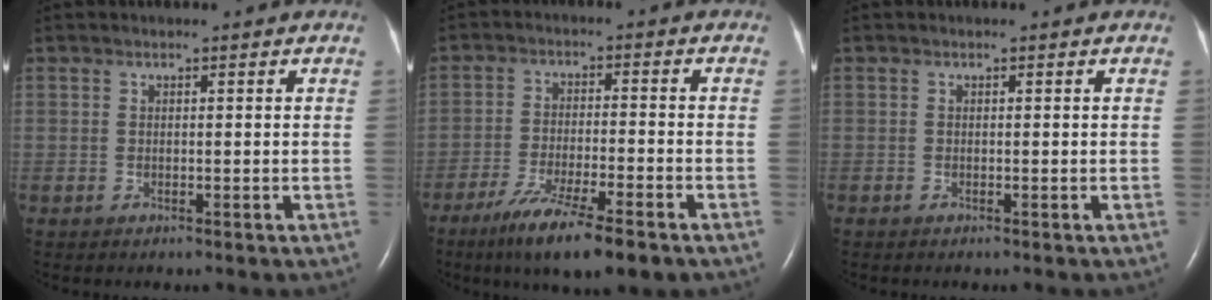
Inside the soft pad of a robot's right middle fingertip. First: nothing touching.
{"total": 11.3, "force": [-7.4, 1.2, 8.4], "torque": [-0.148, -0.027, -0.117]}
{"total": 0.0}